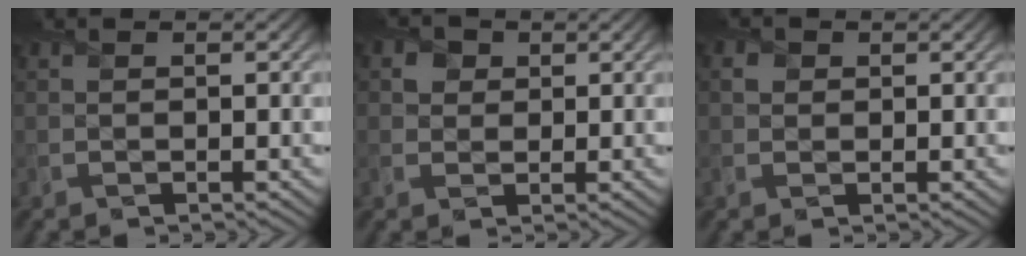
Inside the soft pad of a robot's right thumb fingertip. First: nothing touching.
{"total": 2.7, "force": [1.1, 2.3, 0.8], "torque": [-0.025, -0.005, 0.017]}
{"total": 1.2, "force": [0.3, 1.1, 0.2], "torque": [-0.001, -0.001, 0.002]}